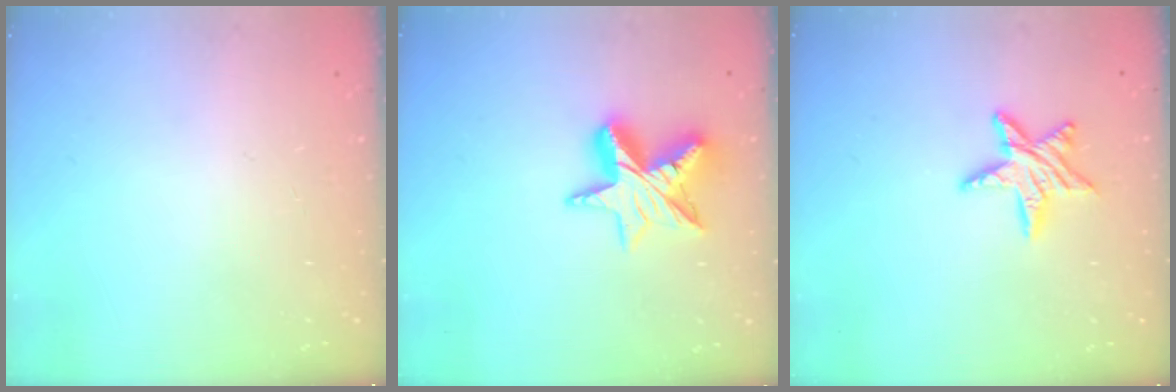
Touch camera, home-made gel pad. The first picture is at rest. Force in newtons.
{"total": 11.1, "press": 11.1, "slide": 0.8}
{"total": 10.1, "press": 10.1, "slide": 0.5}